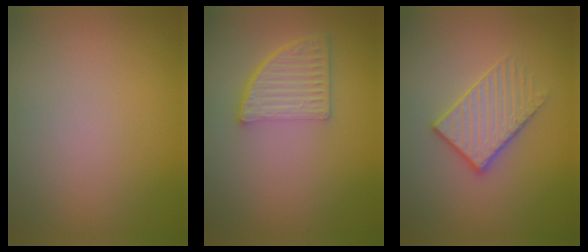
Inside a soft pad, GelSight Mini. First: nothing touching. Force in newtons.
{"total": 4.6, "press": 3.3, "slide": 3.2}
{"total": 3.1, "press": 2.8, "slide": 1.4}